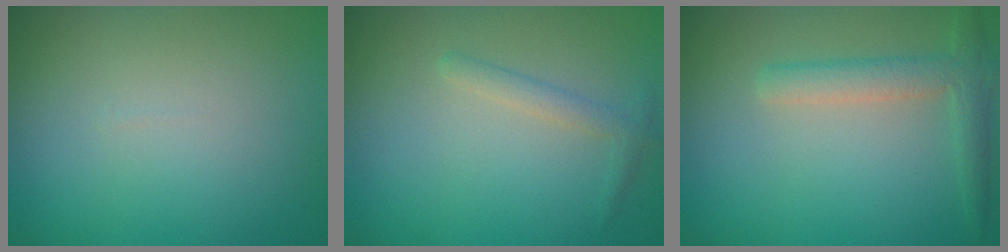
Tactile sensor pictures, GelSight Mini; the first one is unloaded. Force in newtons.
{"total": 1.5, "press": 1.5, "slide": 0.1}
{"total": 3.0, "press": 3.0, "slide": 0.1}